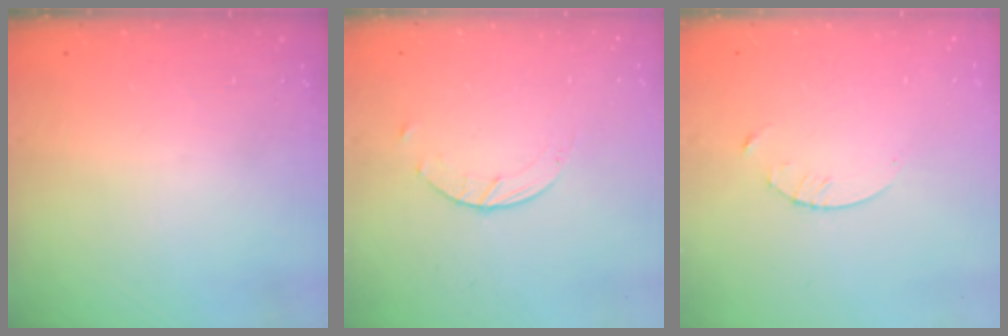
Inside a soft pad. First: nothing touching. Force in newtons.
{"total": 2.0, "press": 2.0, "slide": 0.3}
{"total": 1.3, "press": 1.3, "slide": 0.2}